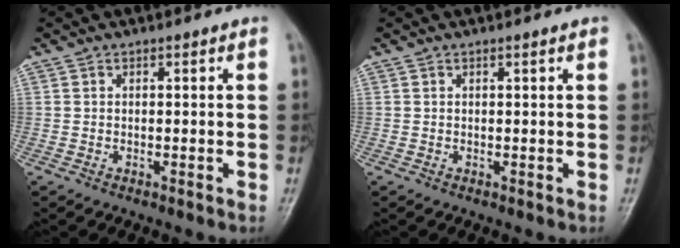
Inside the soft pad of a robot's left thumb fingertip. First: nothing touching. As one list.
[{"total": 0.8, "force": [0.4, 0.0, 0.6], "torque": [-0.010, 0.001, 0.005]}]